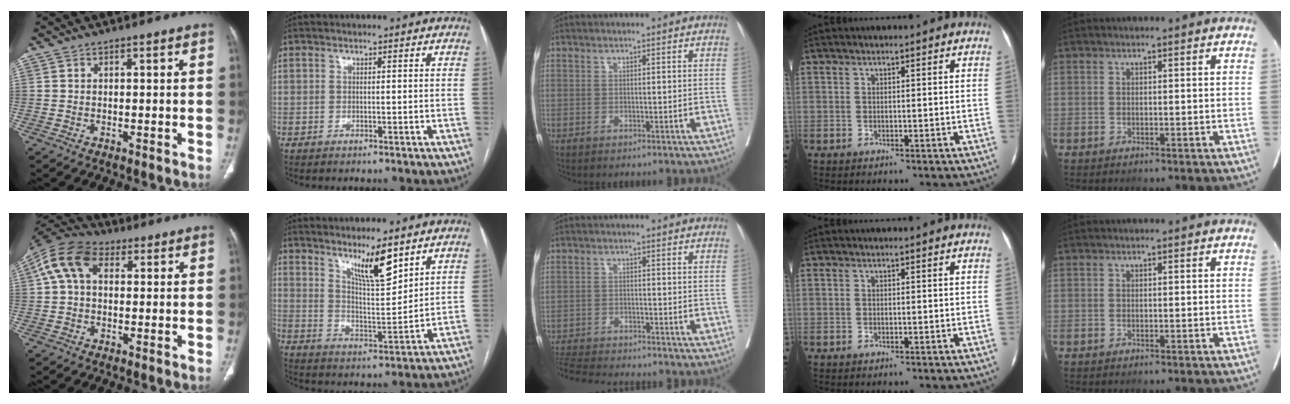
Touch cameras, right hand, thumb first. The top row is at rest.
{"thumb": {"total": 11.0, "force": [2.9, 7.4, 7.7], "torque": [-0.151, 0.036, 0.043]}, "index": {"total": 8.2, "force": [6.0, 0.9, 5.5], "torque": [-0.102, -0.014, 0.111]}, "middle": {"total": 9.1, "force": [-8.8, 0.3, 2.5], "torque": [-0.044, -0.004, -0.147]}}